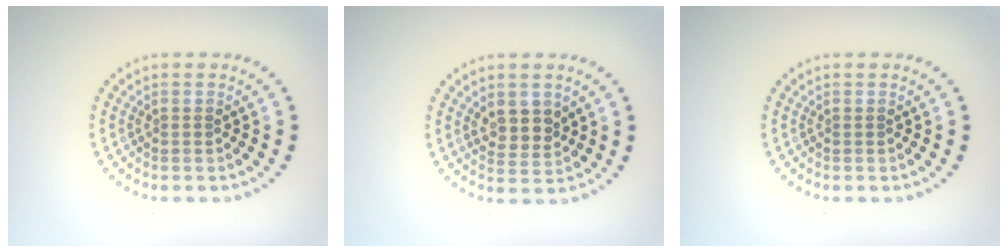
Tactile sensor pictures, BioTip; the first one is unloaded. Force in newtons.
{"total": 2.4, "press": 2.2, "slide": 1.0}
{"total": 0.0}